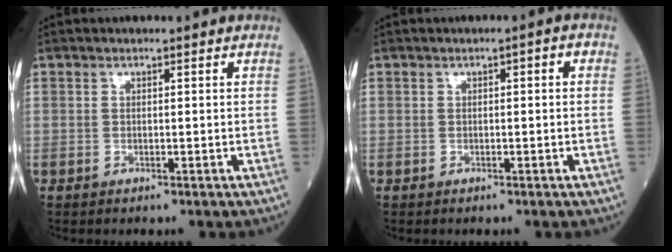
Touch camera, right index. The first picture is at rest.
{"total": 1.3, "force": [0.2, 0.4, 1.2], "torque": [-0.016, 0.006, 0.002]}